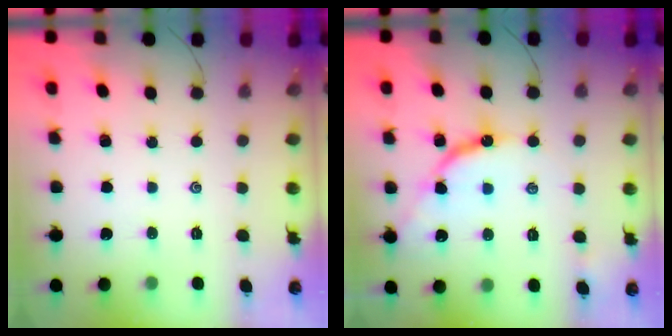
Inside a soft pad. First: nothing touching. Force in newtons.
{"total": 11.0, "press": 10.9, "slide": 0.9}